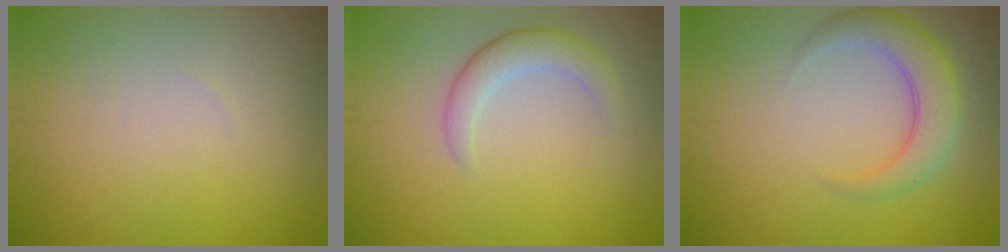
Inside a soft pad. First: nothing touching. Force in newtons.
{"total": 2.7, "press": 2.7, "slide": 0.2}
{"total": 4.1, "press": 4.1, "slide": 0.3}